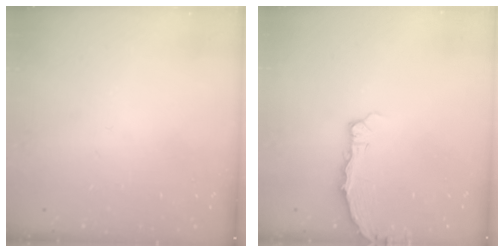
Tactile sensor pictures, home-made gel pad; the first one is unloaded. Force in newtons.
{"total": 3.2, "press": 3.1, "slide": 0.4}